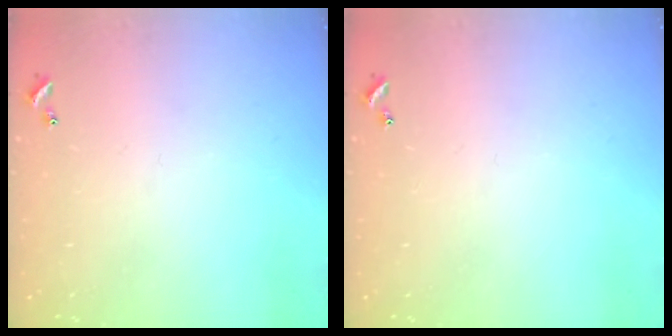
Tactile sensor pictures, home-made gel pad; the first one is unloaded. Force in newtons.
{"total": 0.0}